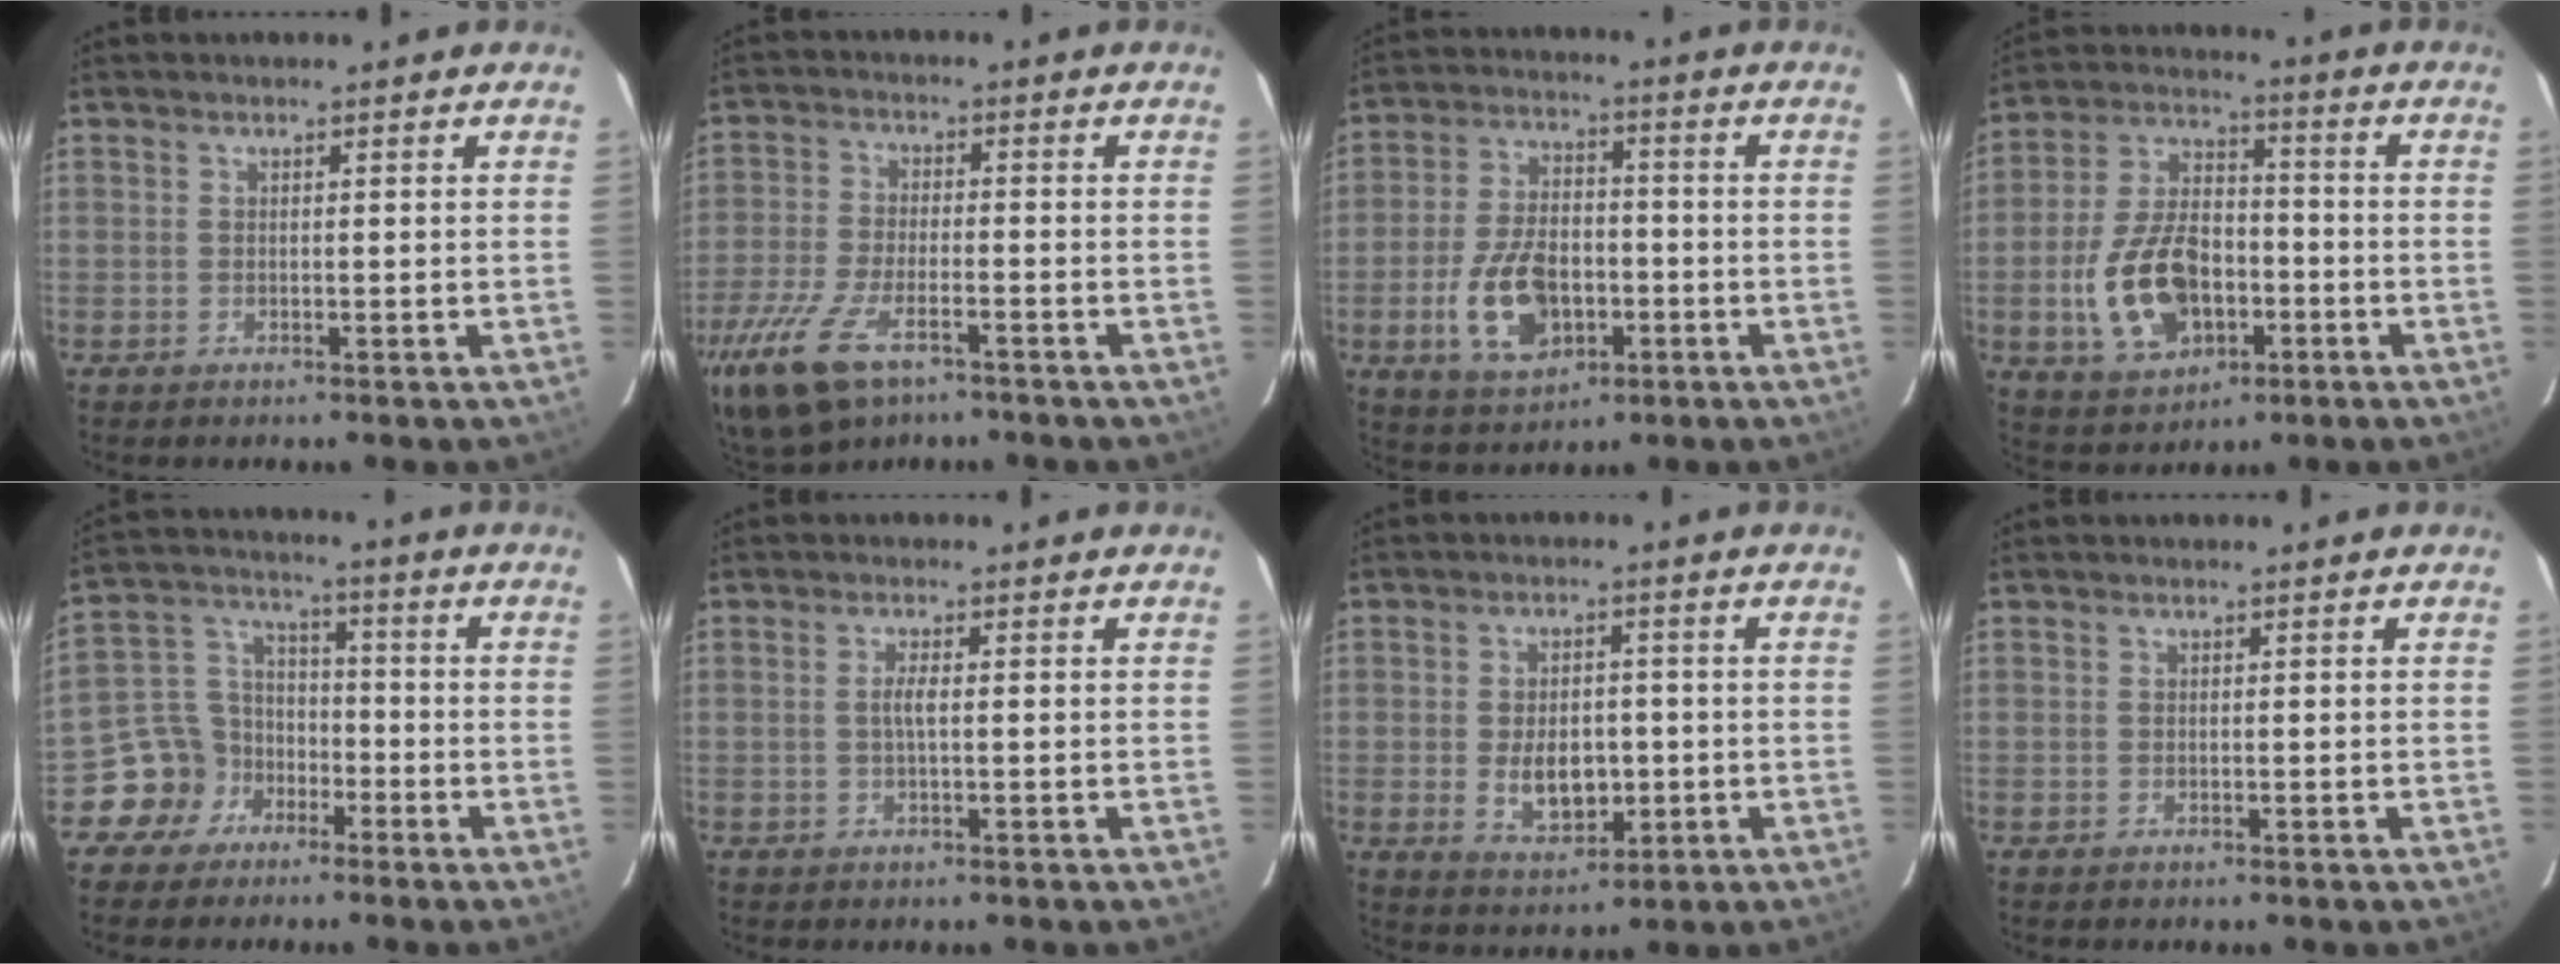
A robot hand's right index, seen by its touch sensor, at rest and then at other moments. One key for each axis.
{"total": 18.5, "fx": -10.9, "fy": 8.4, "fz": 12.3, "tx": -0.293, "ty": -0.053, "tz": -0.198}
{"total": 12.8, "fx": -4.1, "fy": 7.7, "fz": 9.4, "tx": -0.194, "ty": 0.003, "tz": -0.060}
{"total": 15.8, "fx": -4.6, "fy": 9.9, "fz": 11.5, "tx": -0.244, "ty": 0.010, "tz": -0.066}
{"total": 9.4, "fx": -5.6, "fy": 7.5, "fz": 1.1, "tx": -0.038, "ty": 0.038, "tz": -0.104}
{"total": 1.8, "fx": -0.1, "fy": 0.1, "fz": 1.8, "tx": -0.034, "ty": 0.001, "tz": -0.005}
{"total": 8.1, "fx": -1.3, "fy": 5.1, "fz": 6.1, "tx": -0.115, "ty": -0.004, "tz": -0.009}
{"total": 0.0}